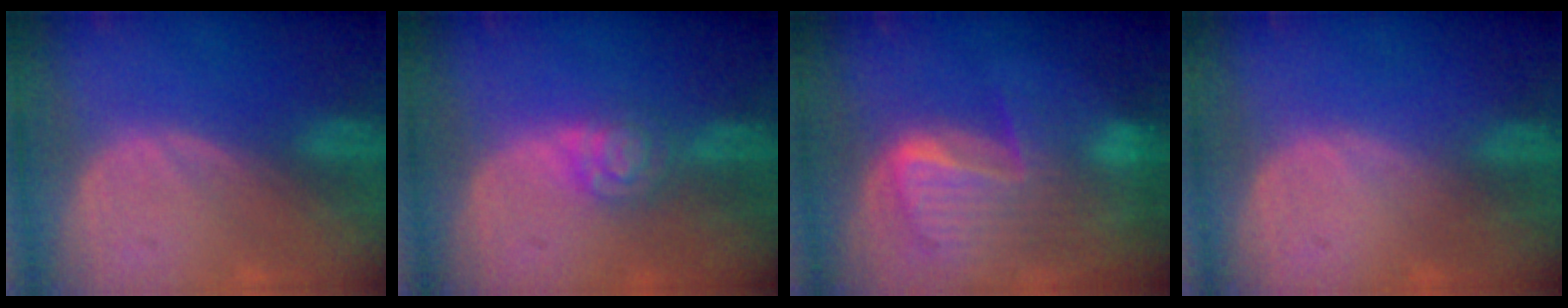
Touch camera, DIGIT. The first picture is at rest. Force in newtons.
{"total": 4.7, "press": 4.0, "slide": 2.5}
{"total": 9.9, "press": 8.6, "slide": 5.0}
{"total": 0.0}